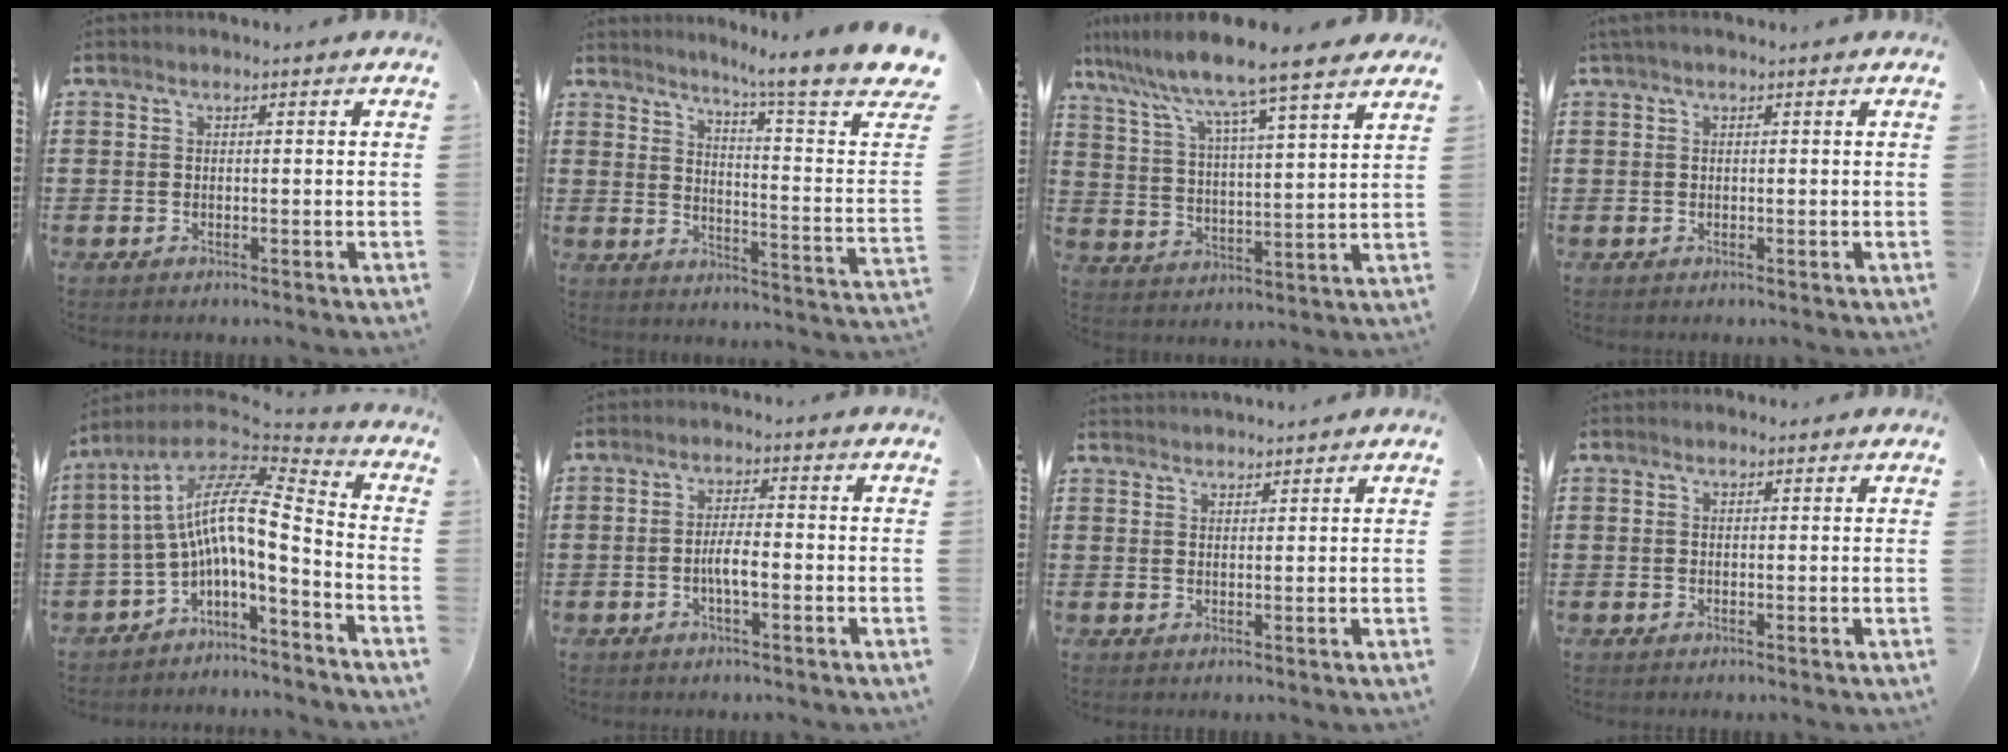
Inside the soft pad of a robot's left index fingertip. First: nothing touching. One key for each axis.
{"total": 9.1, "fx": 7.5, "fy": -0.9, "fz": 5.1, "tx": -0.102, "ty": -0.060, "tz": 0.117}
{"total": 8.5, "fx": 7.4, "fy": -0.3, "fz": 4.0, "tx": -0.108, "ty": -0.050, "tz": 0.120}
{"total": 0.6, "fx": 0.3, "fy": 0.0, "fz": 0.6, "tx": -0.012, "ty": 0.001, "tz": 0.006}
{"total": 10.5, "fx": -2.0, "fy": 2.5, "fz": 10.0, "tx": -0.207, "ty": -0.018, "tz": -0.057}
{"total": 3.6, "fx": -0.9, "fy": 0.8, "fz": 3.4, "tx": -0.067, "ty": 0.001, "tz": -0.019}
{"total": 2.0, "fx": 2.0, "fy": -0.1, "fz": -0.1, "tx": -0.002, "ty": -0.001, "tz": 0.039}
{"total": 0.7, "fx": 0.6, "fy": 0.3, "fz": 0.3, "tx": -0.008, "ty": 0.002, "tz": 0.011}